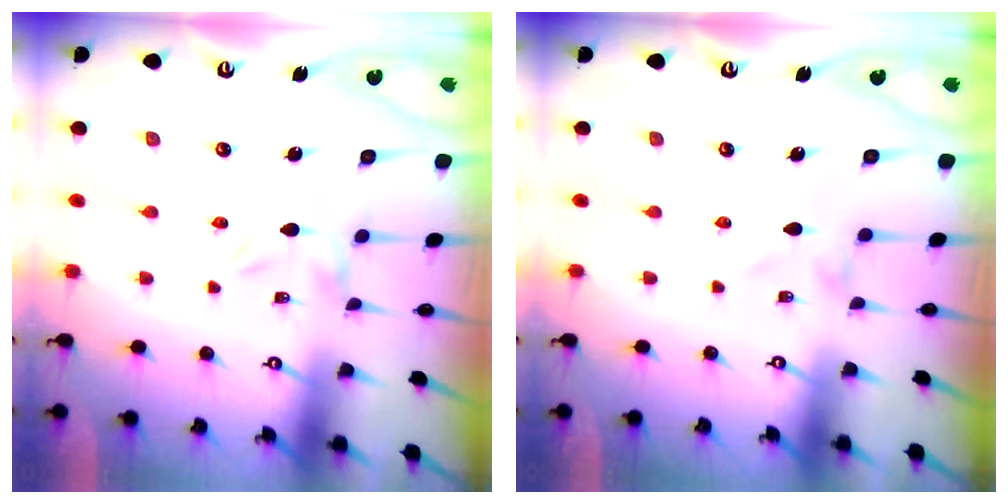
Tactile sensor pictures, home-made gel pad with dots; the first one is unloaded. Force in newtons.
{"total": 0.0}